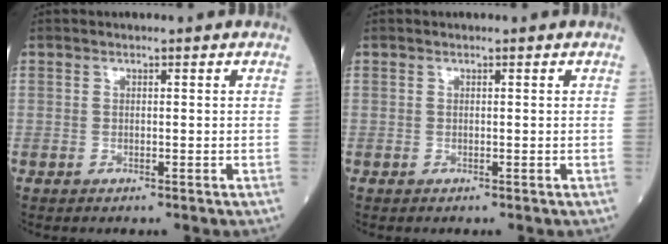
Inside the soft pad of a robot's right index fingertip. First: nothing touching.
{"total": 0.0}